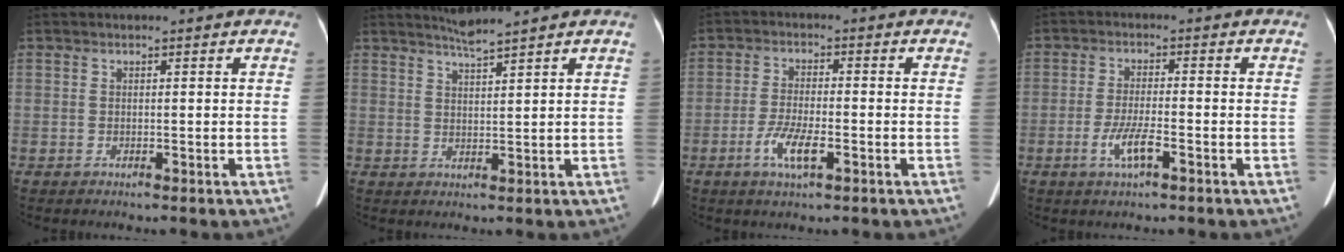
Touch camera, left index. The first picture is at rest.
{"total": 3.1, "force": [2.8, -1.0, 1.0], "torque": [-0.022, -0.002, 0.058]}
{"total": 5.3, "force": [-2.5, 1.1, 4.5], "torque": [-0.096, -0.006, -0.044]}
{"total": 4.6, "force": [-2.3, 0.6, 3.9], "torque": [-0.085, -0.007, -0.041]}